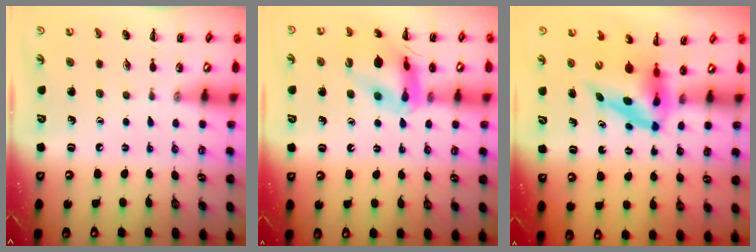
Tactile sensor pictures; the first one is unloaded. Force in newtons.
{"total": 14.2, "press": 14.1, "slide": 2.0}
{"total": 5.0, "press": 4.8, "slide": 1.3}